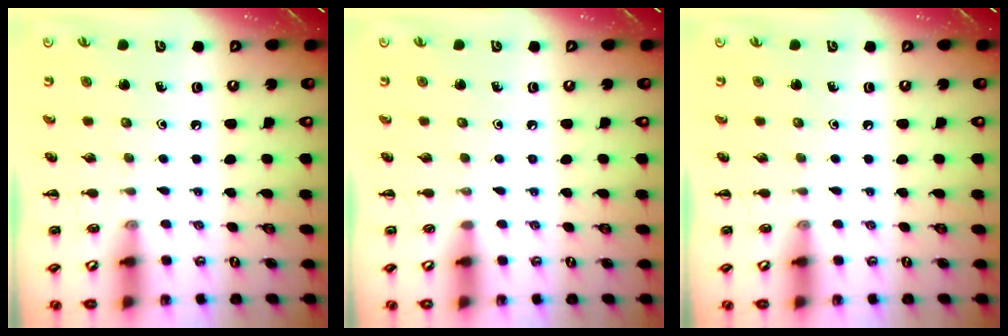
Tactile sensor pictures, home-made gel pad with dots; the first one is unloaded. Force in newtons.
{"total": 0.0}
{"total": 0.0}